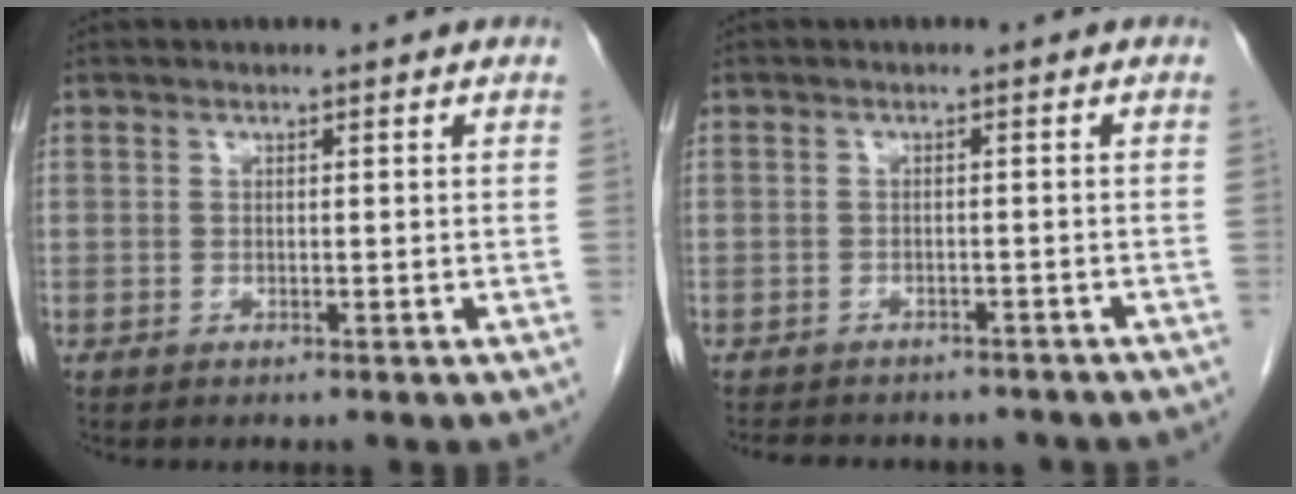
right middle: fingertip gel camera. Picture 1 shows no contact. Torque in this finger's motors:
{"motor_torque": [1.11, -1.03, 0.06, 0.06]}